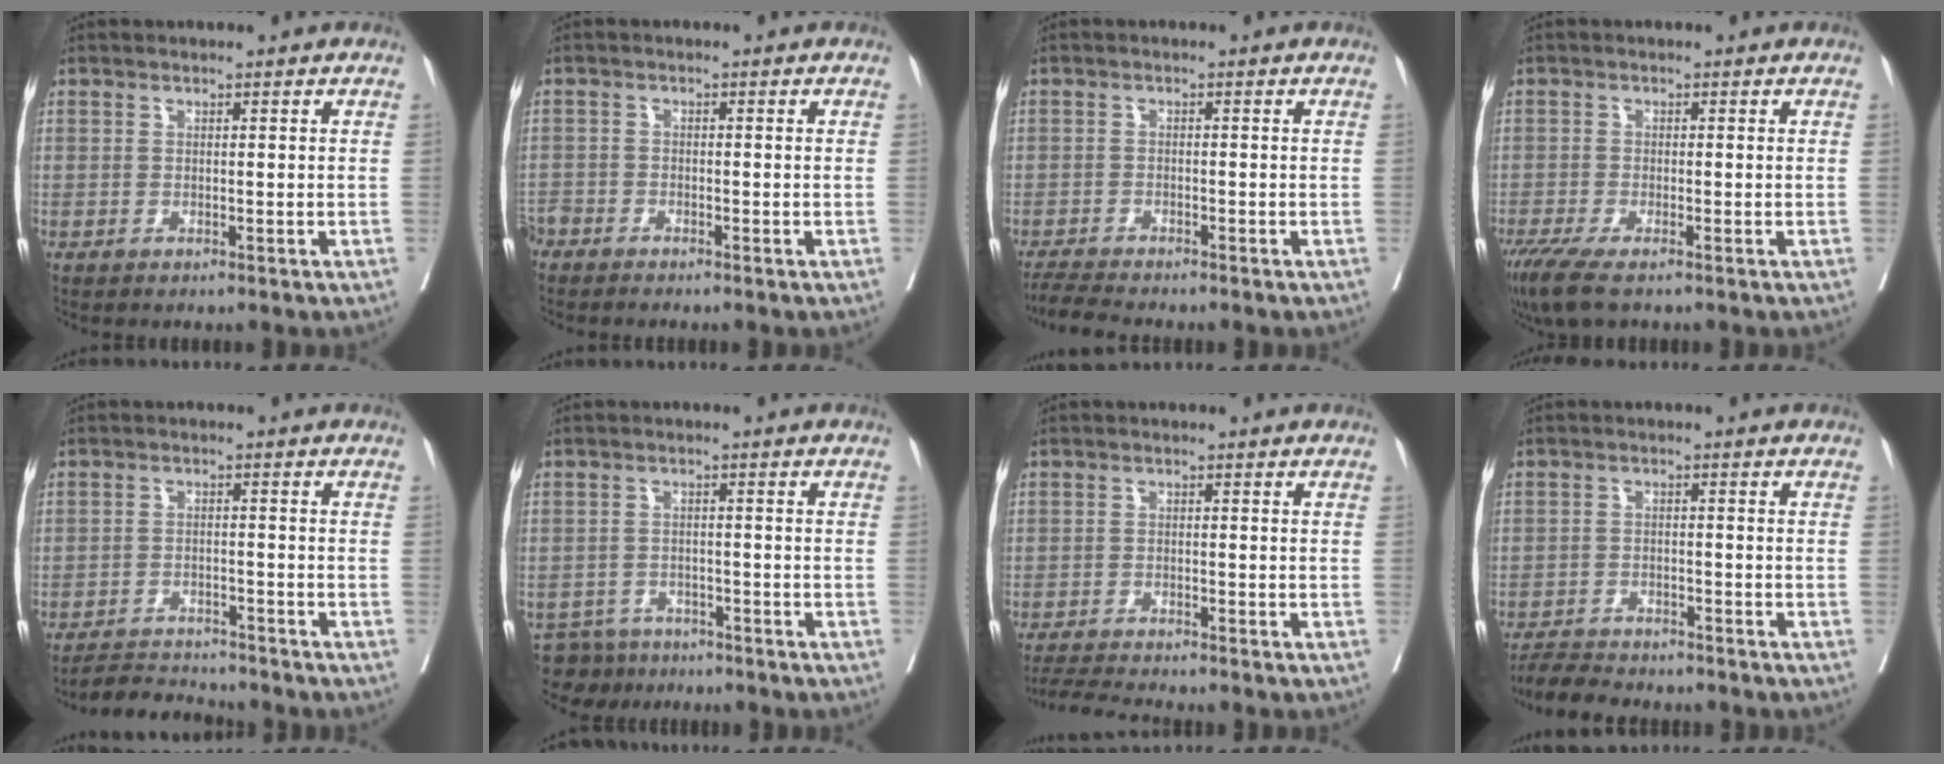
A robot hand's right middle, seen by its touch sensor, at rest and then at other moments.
{"total": 4.6, "force": [-4.2, 1.1, 1.5], "torque": [-0.025, -0.010, -0.080]}
{"total": 4.2, "force": [-4.0, -0.3, 1.4], "torque": [-0.022, -0.018, -0.070]}
{"total": 5.5, "force": [-3.9, 1.0, 3.9], "torque": [-0.072, -0.016, -0.068]}
{"total": 5.1, "force": [-5.0, 0.4, 0.0], "torque": [0.001, -0.008, -0.087]}
{"total": 5.2, "force": [-4.5, 2.5, -0.3], "torque": [0.011, 0.003, -0.073]}
{"total": 4.5, "force": [-4.3, -0.9, 1.1], "torque": [-0.017, -0.020, -0.075]}
{"total": 5.5, "force": [-5.3, 0.8, 1.0], "torque": [-0.014, -0.016, -0.091]}